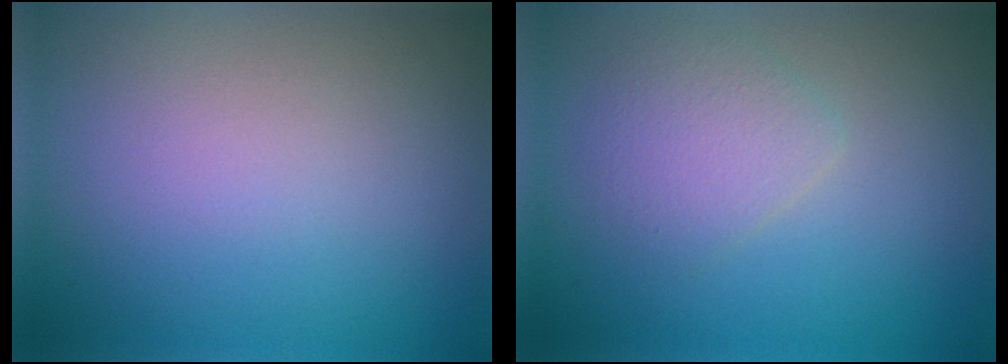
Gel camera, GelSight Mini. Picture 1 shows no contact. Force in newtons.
{"total": 2.3, "press": 2.3, "slide": 0.1}